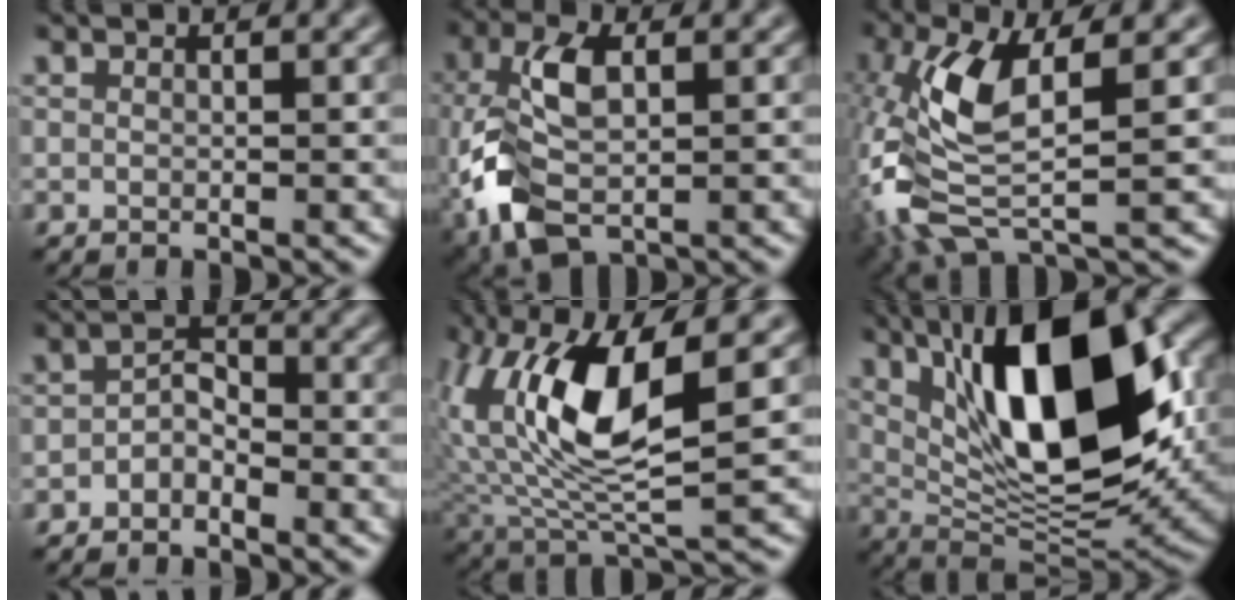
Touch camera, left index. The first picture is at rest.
{"total": 7.2, "force": [-2.1, 3.8, 5.8], "torque": [-0.142, -0.003, -0.045]}
{"total": 9.0, "force": [-0.4, 3.5, 8.3], "torque": [-0.198, -0.004, -0.017]}
{"total": 2.1, "force": [-1.5, 1.1, 1.0], "torque": [-0.023, 0.007, -0.030]}
{"total": 11.0, "force": [2.4, 4.0, 10.0], "torque": [-0.209, -0.009, 0.048]}
{"total": 14.1, "force": [4.3, 5.2, 12.4], "torque": [-0.191, 0.003, 0.068]}